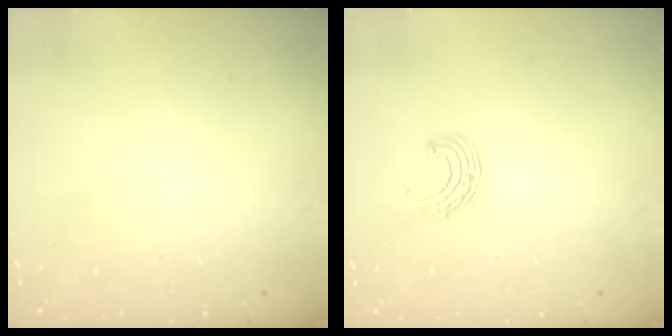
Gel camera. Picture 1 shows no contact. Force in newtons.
{"total": 6.7, "press": 6.6, "slide": 0.8}